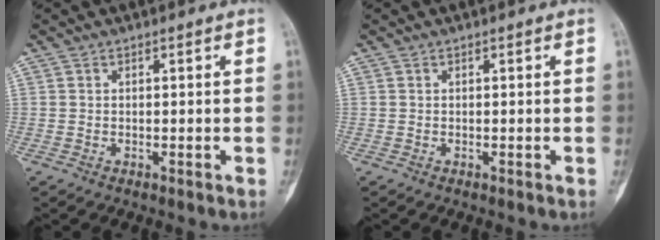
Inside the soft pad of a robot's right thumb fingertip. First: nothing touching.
{"total": 0.0}